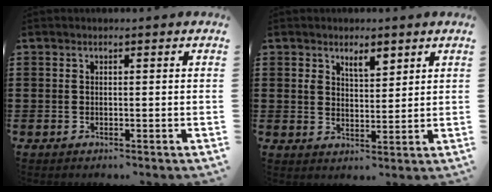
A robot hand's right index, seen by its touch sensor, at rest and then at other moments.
{"total": 3.7, "force": [2.7, 1.7, 1.9], "torque": [-0.036, 0.004, 0.047]}